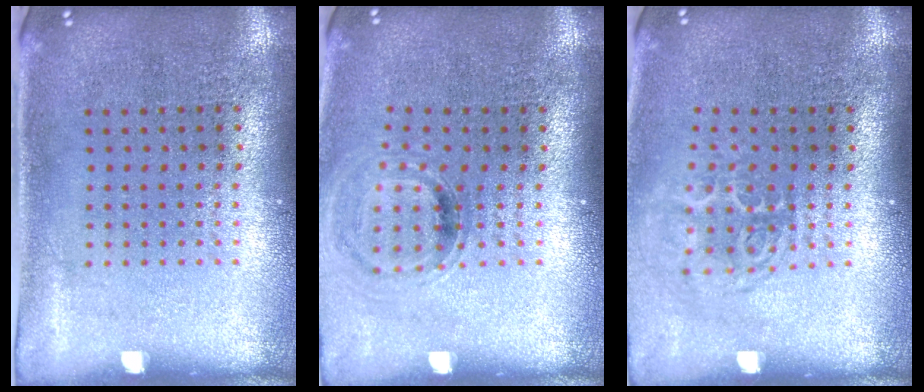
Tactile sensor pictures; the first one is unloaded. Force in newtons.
{"total": 0.9, "press": 0.8, "slide": 0.2}
{"total": 1.8, "press": 1.2, "slide": 1.3}